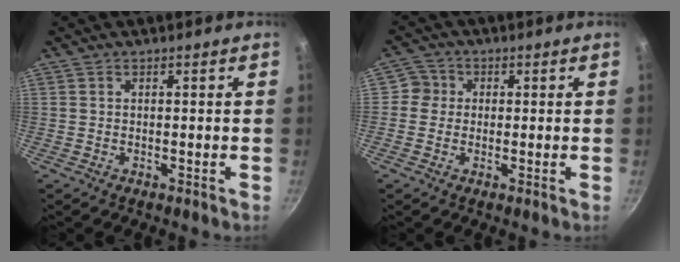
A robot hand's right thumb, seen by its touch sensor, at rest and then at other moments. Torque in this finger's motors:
{"motor_torque": [0.21, -0.01, -0.31, 0.22, -0.03]}